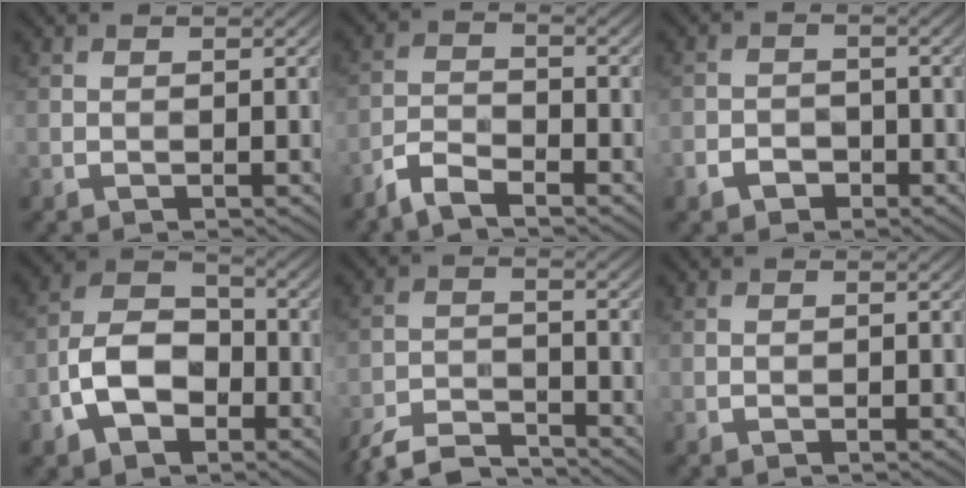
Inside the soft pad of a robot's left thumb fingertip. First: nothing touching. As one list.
[{"total": 4.0, "force": [-3.3, 0.9, 1.9], "torque": [-0.044, -0.002, -0.078]}, {"total": 2.8, "force": [-1.8, 1.9, 1.0], "torque": [-0.016, 0.000, -0.038]}, {"total": 8.8, "force": [-3.4, 5.7, 5.7], "torque": [-0.115, 0.002, -0.074]}, {"total": 7.6, "force": [-6.9, 1.7, 2.5], "torque": [-0.050, -0.007, -0.134]}, {"total": 0.0}]